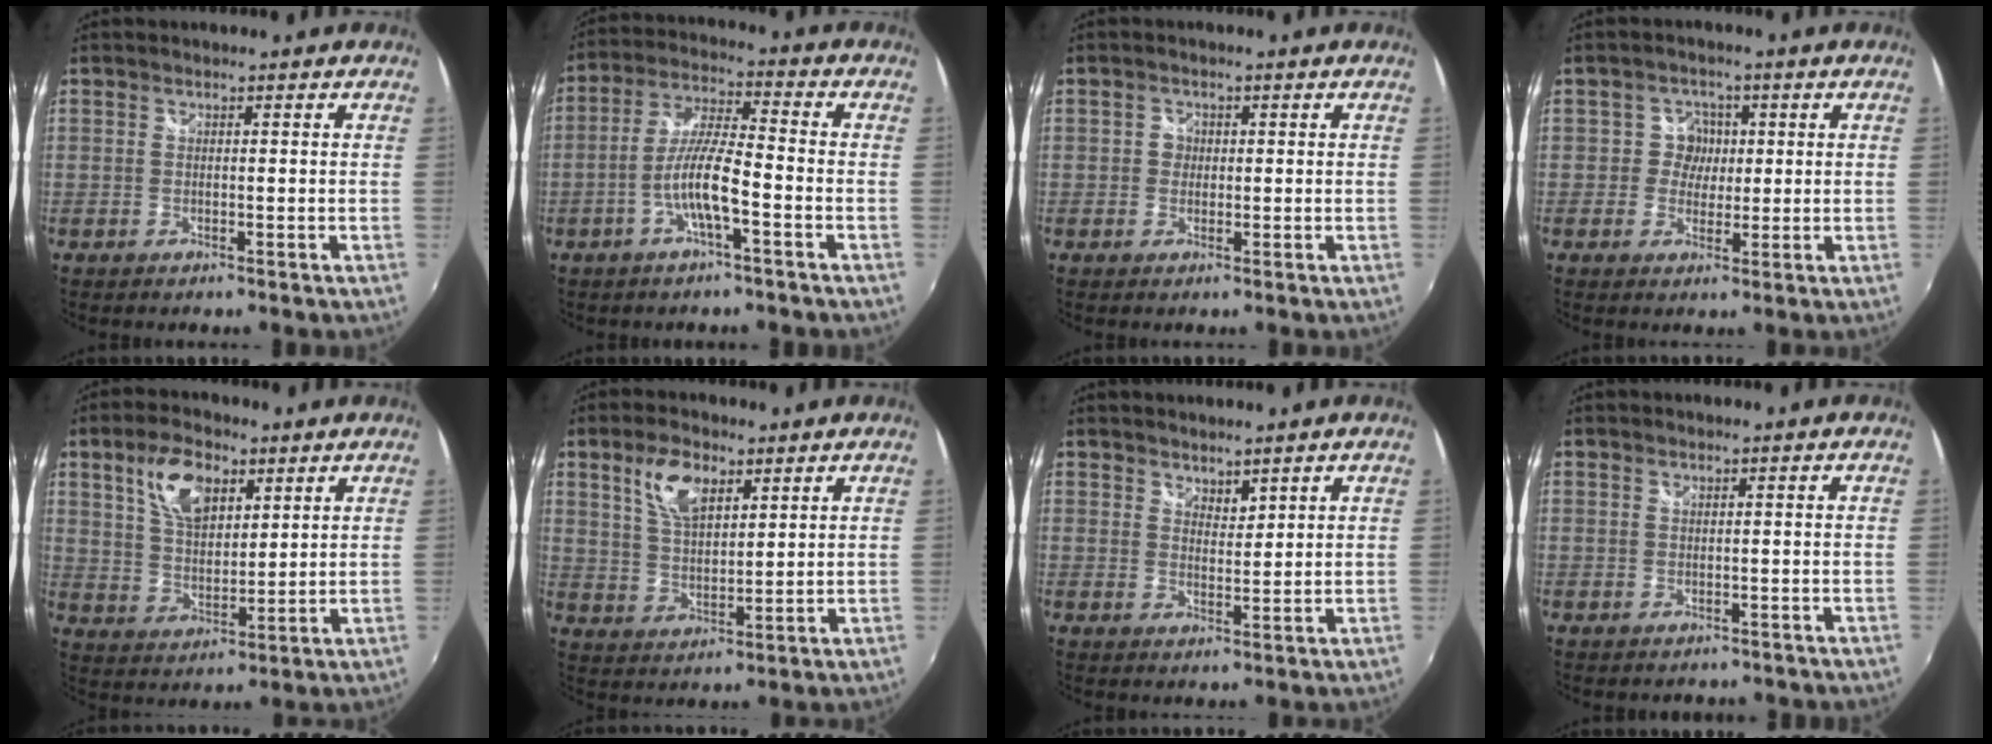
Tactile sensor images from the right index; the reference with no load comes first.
{"total": 8.5, "force": [-3.5, 0.9, 7.7], "torque": [-0.159, 0.007, -0.065]}
{"total": 1.9, "force": [-0.2, 1.9, 0.4], "torque": [-0.003, 0.002, -0.008]}
{"total": 3.9, "force": [0.1, 3.9, 0.3], "torque": [0.005, 0.008, -0.008]}
{"total": 10.1, "force": [5.0, 5.2, 7.1], "torque": [-0.133, 0.015, 0.096]}
{"total": 8.0, "force": [4.3, 3.8, 5.5], "torque": [-0.106, 0.011, 0.084]}
{"total": 2.5, "force": [2.2, 1.0, 0.7], "torque": [-0.006, 0.001, 0.038]}
{"total": 1.1, "force": [-0.6, 1.0, 0.1], "torque": [-0.001, -0.001, -0.004]}